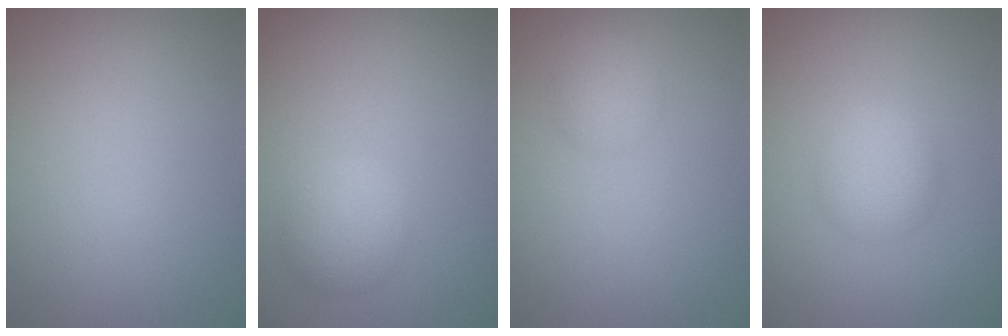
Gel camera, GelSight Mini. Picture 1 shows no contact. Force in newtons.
{"total": 2.8, "press": 2.8, "slide": 0.1}
{"total": 1.6, "press": 1.6, "slide": 0.2}
{"total": 2.7, "press": 2.7, "slide": 0.0}